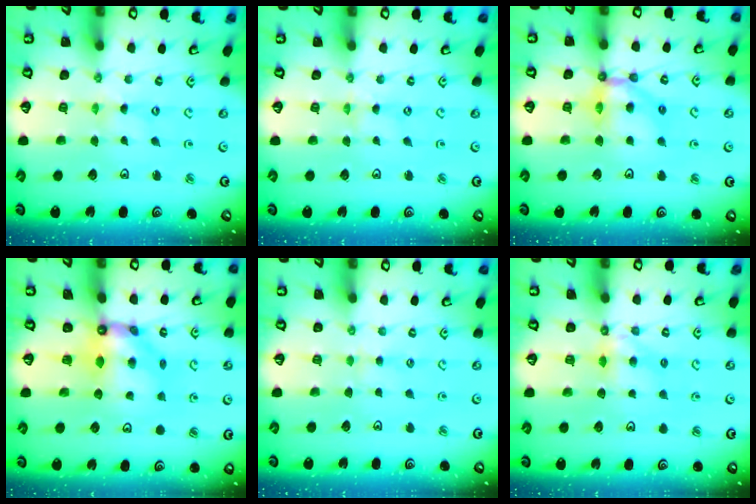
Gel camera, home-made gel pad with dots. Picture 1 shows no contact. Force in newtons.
{"total": 0.0}
{"total": 11.4, "press": 11.3, "slide": 1.6}
{"total": 8.4, "press": 8.3, "slide": 0.7}
{"total": 2.3, "press": 2.3, "slide": 0.4}
{"total": 6.3, "press": 6.2, "slide": 0.9}